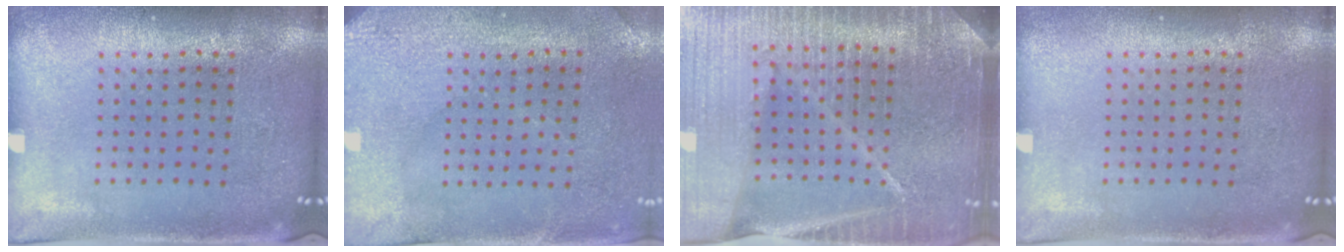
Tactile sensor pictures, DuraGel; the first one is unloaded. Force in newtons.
{"total": 3.0, "press": 2.5, "slide": 1.7}
{"total": 6.1, "press": 5.3, "slide": 2.9}
{"total": 0.0}